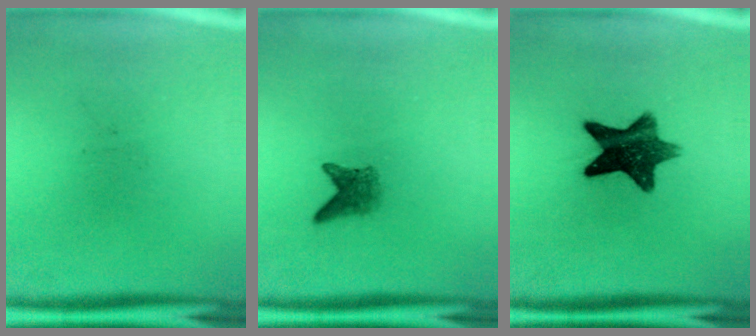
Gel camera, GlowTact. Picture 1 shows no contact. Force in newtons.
{"total": 2.4}
{"total": 11.2}